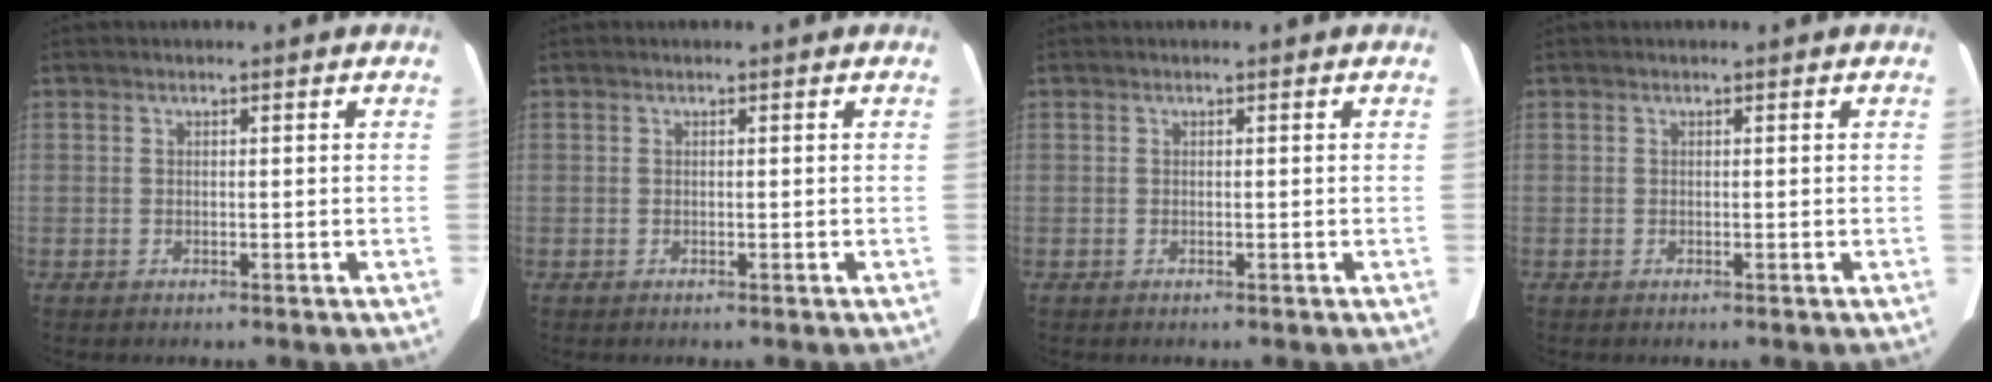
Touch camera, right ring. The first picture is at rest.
{"total": 0.0}
{"total": 0.0}
{"total": 0.0}